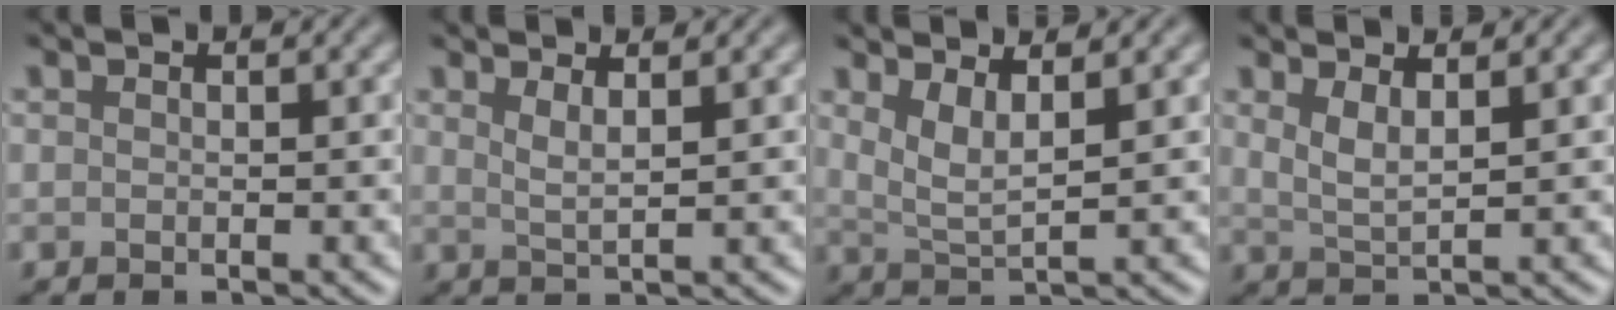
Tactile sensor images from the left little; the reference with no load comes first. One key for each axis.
{"total": 2.0, "fx": 1.2, "fy": 0.5, "fz": 1.5, "tx": -0.022, "ty": -0.002, "tz": 0.020}
{"total": 2.9, "fx": 1.8, "fy": 0.7, "fz": 2.3, "tx": -0.044, "ty": -0.008, "tz": 0.037}
{"total": 2.4, "fx": 1.3, "fy": 0.6, "fz": 1.8, "tx": -0.034, "ty": -0.005, "tz": 0.028}